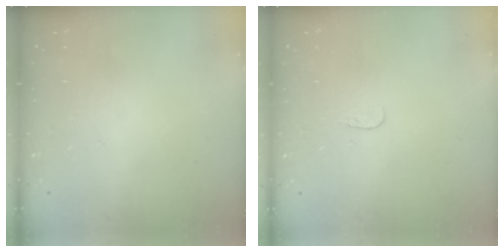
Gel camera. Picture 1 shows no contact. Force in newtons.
{"total": 3.6, "press": 3.6, "slide": 0.3}